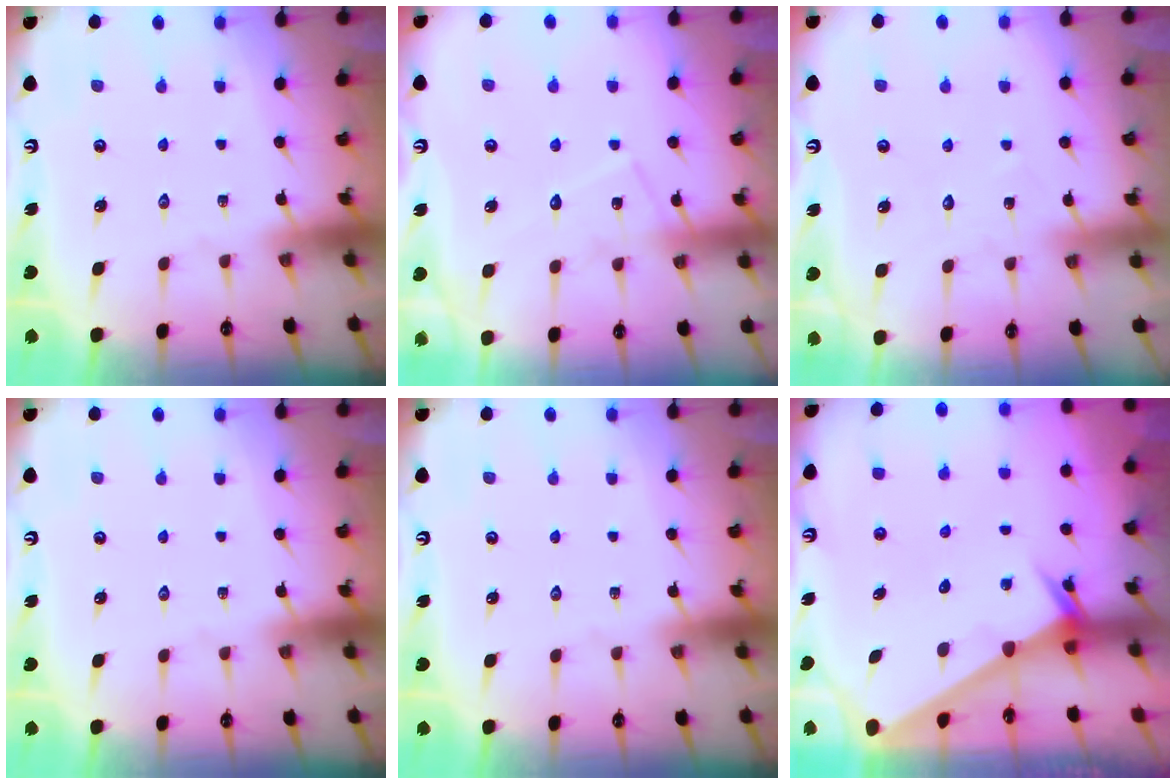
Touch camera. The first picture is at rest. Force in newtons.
{"total": 9.8, "press": 9.8, "slide": 0.8}
{"total": 5.9, "press": 5.9, "slide": 0.6}
{"total": 0.0}
{"total": 0.0}
{"total": 2.3, "press": 2.3, "slide": 0.1}